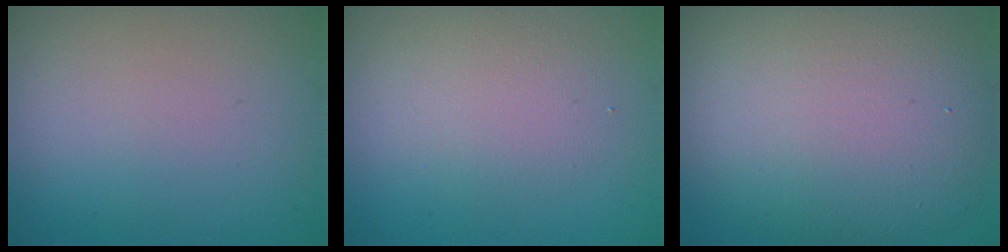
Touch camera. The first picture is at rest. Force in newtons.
{"total": 2.8, "press": 2.8, "slide": 0.2}
{"total": 12.8, "press": 12.8, "slide": 0.7}